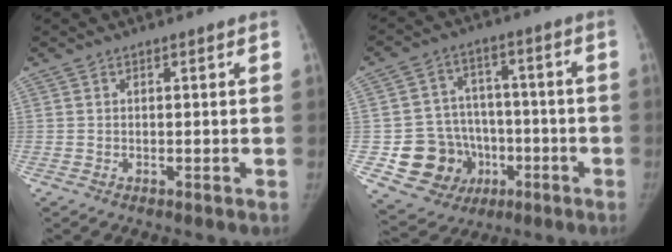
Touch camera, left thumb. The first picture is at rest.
{"total": 14.1, "force": [-3.8, 12.8, 4.6], "torque": [-0.044, 0.038, -0.044]}